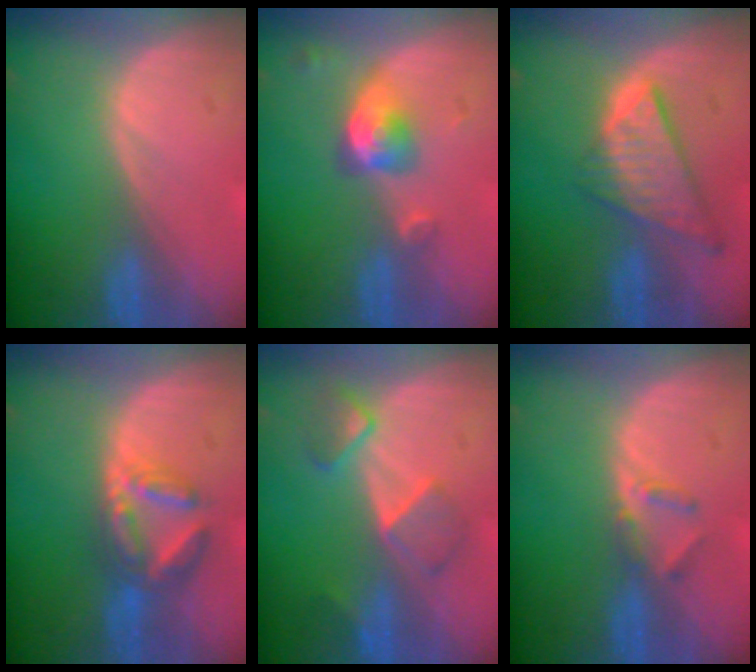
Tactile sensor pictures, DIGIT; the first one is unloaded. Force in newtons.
{"total": 5.1, "press": 4.7, "slide": 2.0}
{"total": 8.6, "press": 7.3, "slide": 4.5}
{"total": 7.0, "press": 6.2, "slide": 3.4}
{"total": 5.5, "press": 5.4, "slide": 1.2}
{"total": 2.5, "press": 2.3, "slide": 1.0}